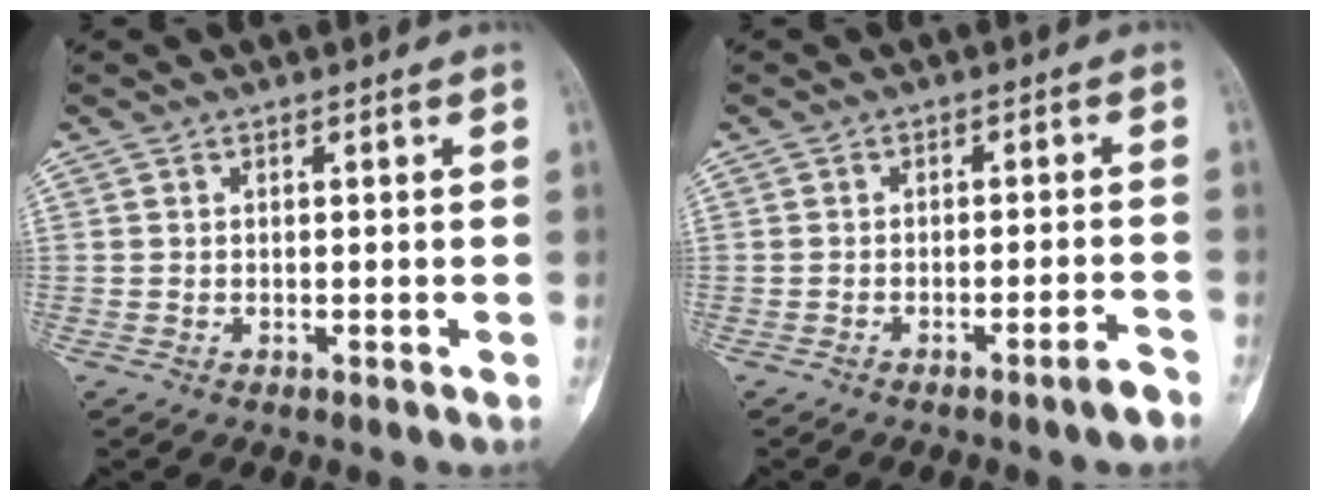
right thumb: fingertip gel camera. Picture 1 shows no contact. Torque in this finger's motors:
{"motor_torque": [0.09, -0.31, -0.09, -0.06, -0.08]}